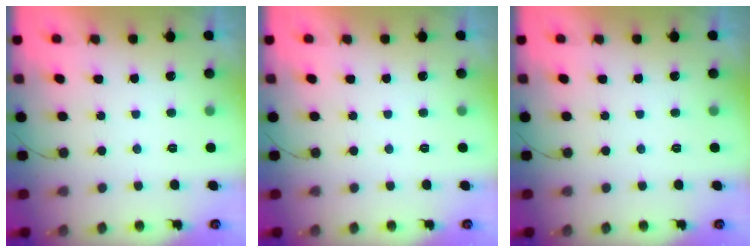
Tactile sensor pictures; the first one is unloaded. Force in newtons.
{"total": 0.0}
{"total": 0.0}